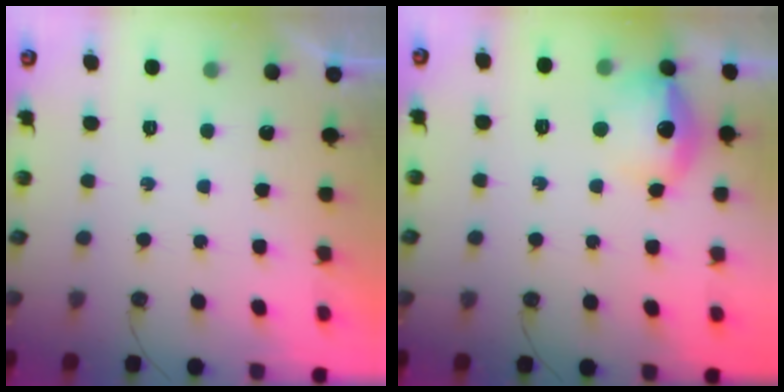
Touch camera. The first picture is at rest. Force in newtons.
{"total": 13.6, "press": 13.6, "slide": 1.1}